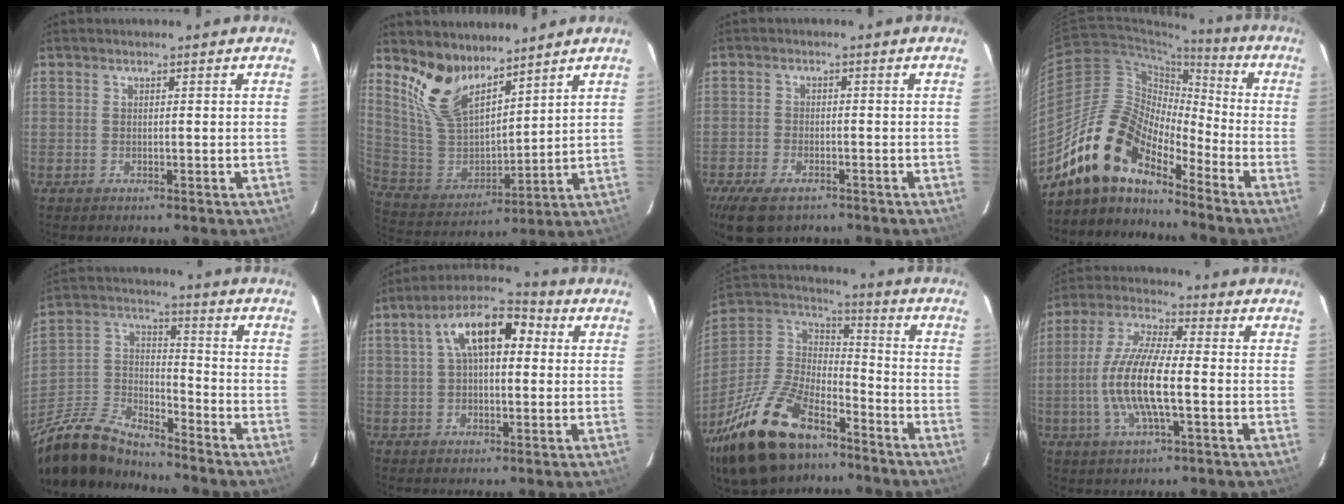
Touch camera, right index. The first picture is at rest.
{"total": 12.8, "force": [9.5, 4.8, 7.0], "torque": [-0.146, -0.007, 0.206]}
{"total": 8.5, "force": [-6.0, 4.2, 4.4], "torque": [-0.117, -0.019, -0.108]}
{"total": 14.9, "force": [-12.2, 5.1, 7.0], "torque": [-0.119, 0.006, -0.245]}
{"total": 16.9, "force": [-14.1, 4.9, 7.8], "torque": [-0.186, 0.001, -0.279]}
{"total": 11.8, "force": [2.6, 5.9, 9.8], "torque": [-0.172, 0.036, 0.034]}
{"total": 26.3, "force": [-17.5, 12.3, 15.3], "torque": [-0.326, -0.014, -0.298]}
{"total": 13.2, "force": [-2.7, 3.2, 12.5], "torque": [-0.260, 0.001, -0.056]}